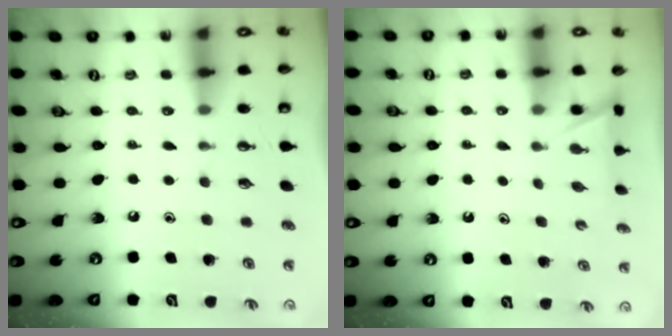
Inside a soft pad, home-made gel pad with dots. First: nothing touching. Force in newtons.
{"total": 3.2, "press": 3.2, "slide": 0.3}